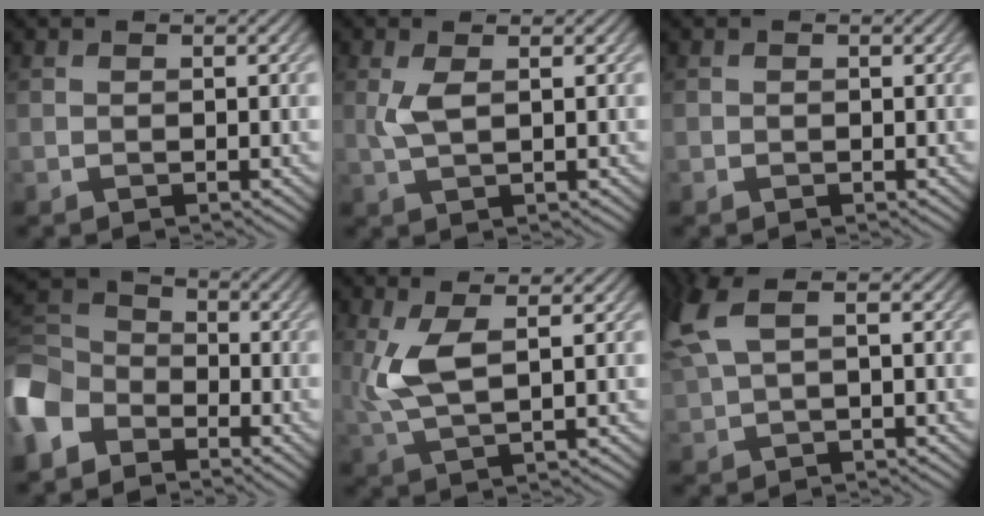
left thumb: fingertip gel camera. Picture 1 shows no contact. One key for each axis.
{"total": 2.8, "fx": 0.7, "fy": 0.8, "fz": 2.6, "tx": -0.063, "ty": 0.003, "tz": 0.013}
{"total": 0.0}
{"total": 7.8, "fx": -4.6, "fy": 5.3, "fz": 3.4, "tx": -0.099, "ty": -0.004, "tz": -0.120}
{"total": 6.0, "fx": 1.5, "fy": 1.8, "fz": 5.5, "tx": -0.133, "ty": 0.003, "tz": 0.029}
{"total": 6.1, "fx": 1.9, "fy": 2.5, "fz": 5.2, "tx": -0.139, "ty": 0.013, "tz": 0.036}